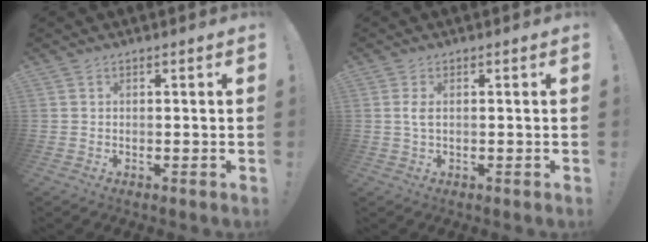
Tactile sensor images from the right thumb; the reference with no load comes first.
{"total": 2.5, "force": [0.3, 0.8, 2.4], "torque": [-0.043, 0.002, 0.003]}